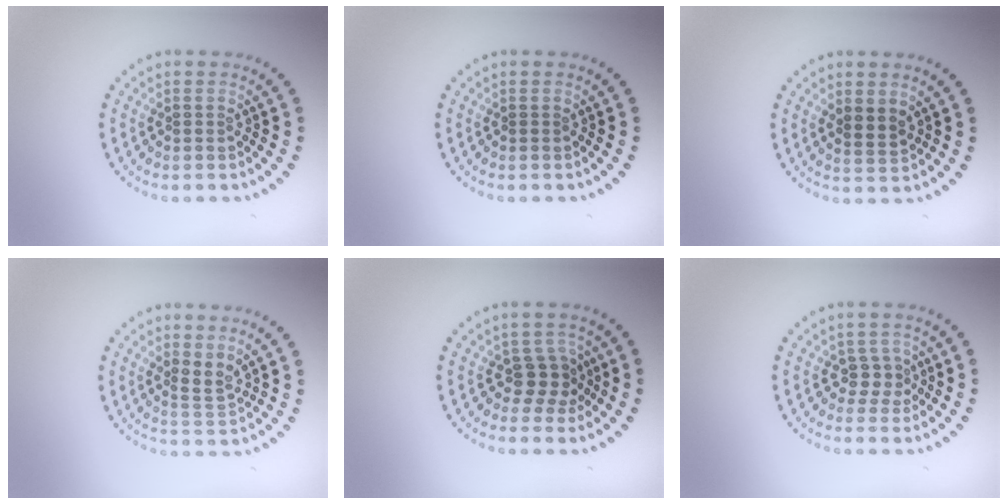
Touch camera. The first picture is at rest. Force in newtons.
{"total": 0.0}
{"total": 1.8, "press": 1.5, "slide": 1.0}
{"total": 1.8, "press": 1.3, "slide": 1.3}
{"total": 2.3, "press": 1.9, "slide": 1.3}
{"total": 1.8, "press": 1.4, "slide": 1.1}